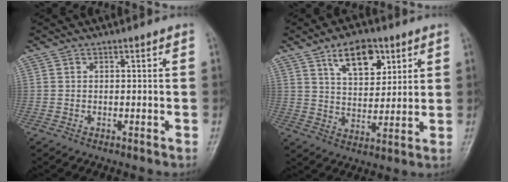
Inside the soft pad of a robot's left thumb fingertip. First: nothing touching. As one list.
[{"total": 11.1, "force": [5.7, 6.2, 7.1], "torque": [-0.083, -0.030, 0.098]}]